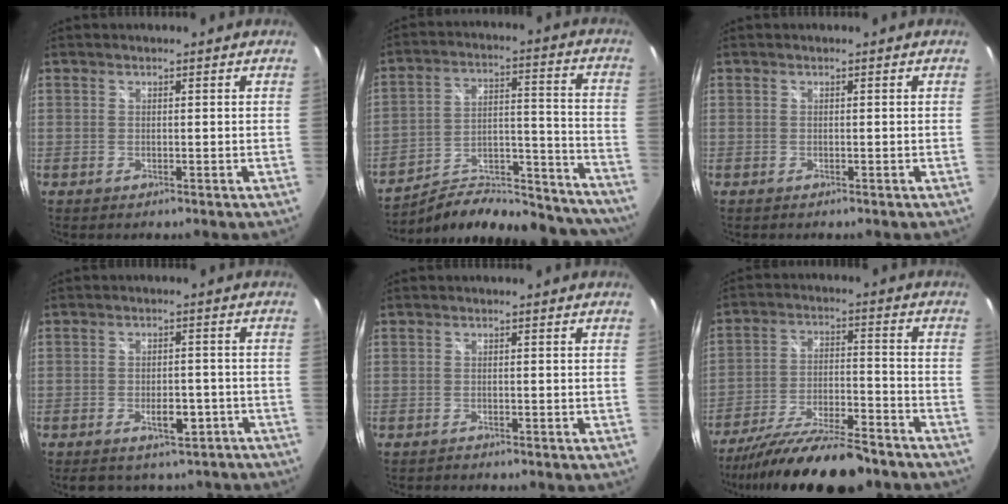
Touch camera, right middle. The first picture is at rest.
{"total": 24.6, "force": [-20.9, 8.3, 10.1], "torque": [-0.158, 0.036, -0.271]}
{"total": 0.0}
{"total": 6.9, "force": [-4.8, 3.9, 3.1], "torque": [-0.053, 0.017, -0.049]}
{"total": 1.0, "force": [-1.0, 0.3, 0.1], "torque": [-0.006, -0.002, -0.016]}
{"total": 19.2, "force": [-16.1, 3.5, 9.9], "torque": [-0.188, -0.039, -0.258]}